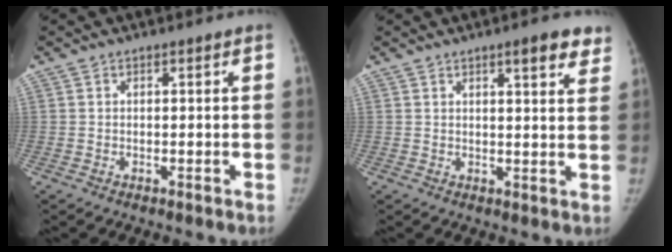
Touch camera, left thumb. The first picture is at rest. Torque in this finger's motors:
{"motor_torque": [0.54, -0.39, 0.62, -0.69, 0.08]}